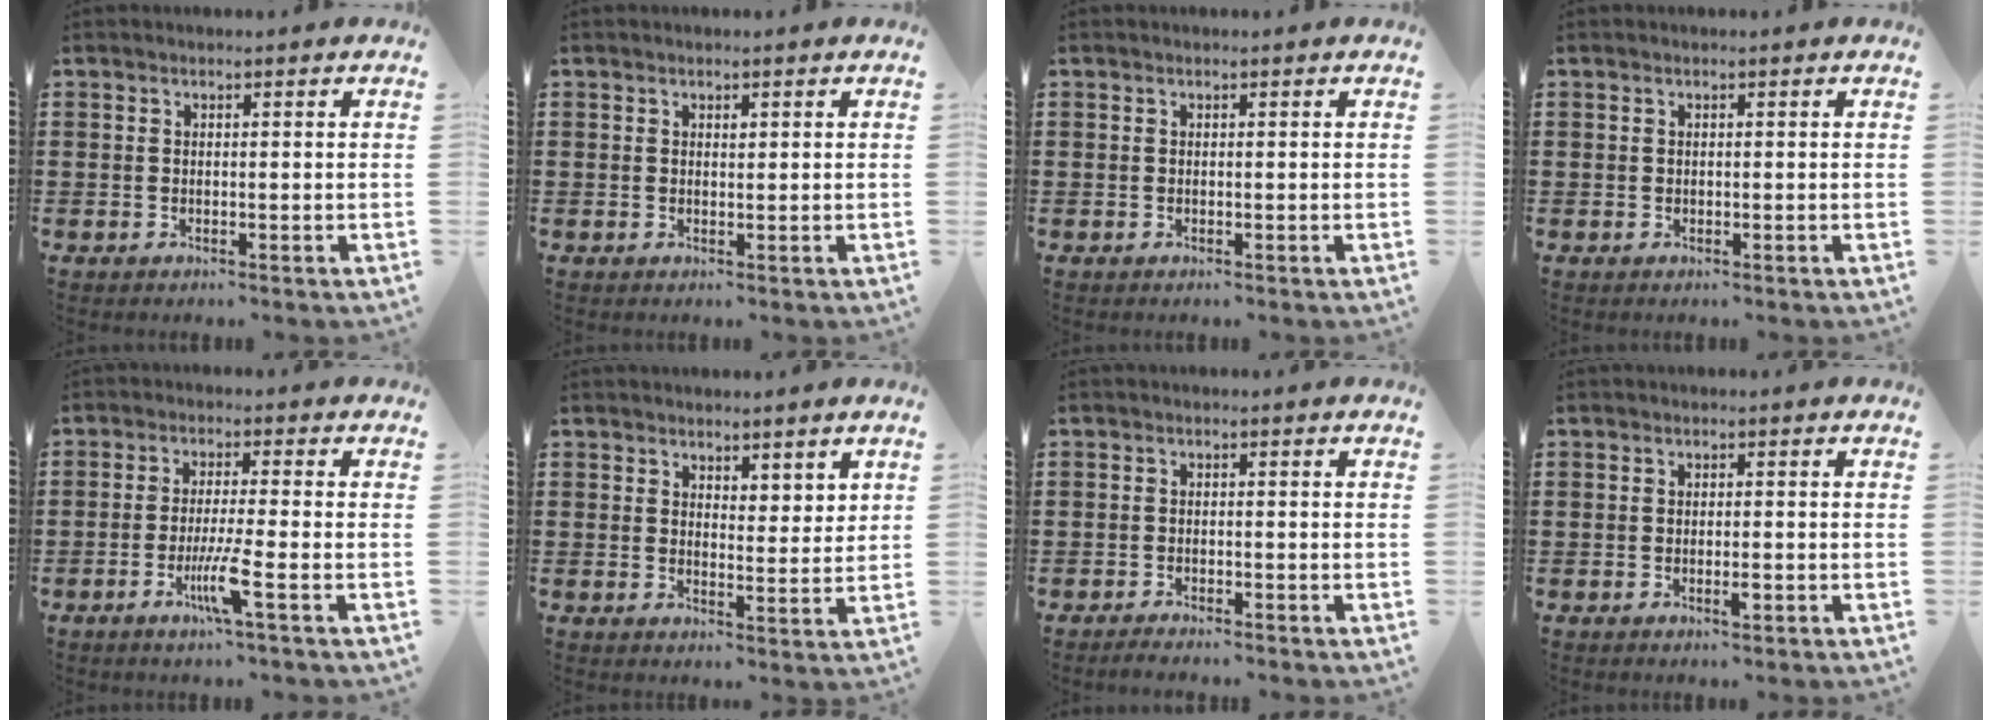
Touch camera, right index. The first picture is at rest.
{"total": 0.6, "force": [0.4, 0.4, 0.3], "torque": [-0.007, 0.001, 0.007]}
{"total": 0.0}
{"total": 0.0}
{"total": 5.8, "force": [-2.5, -0.3, 5.2], "torque": [-0.107, -0.021, -0.048]}
{"total": 2.9, "force": [2.6, 1.1, -0.1], "torque": [-0.008, -0.001, 0.051]}
{"total": 1.4, "force": [-1.4, 0.0, 0.0], "torque": [-0.002, 0.000, -0.027]}
{"total": 1.6, "force": [-0.7, 0.4, 1.5], "torque": [-0.026, -0.003, -0.011]}